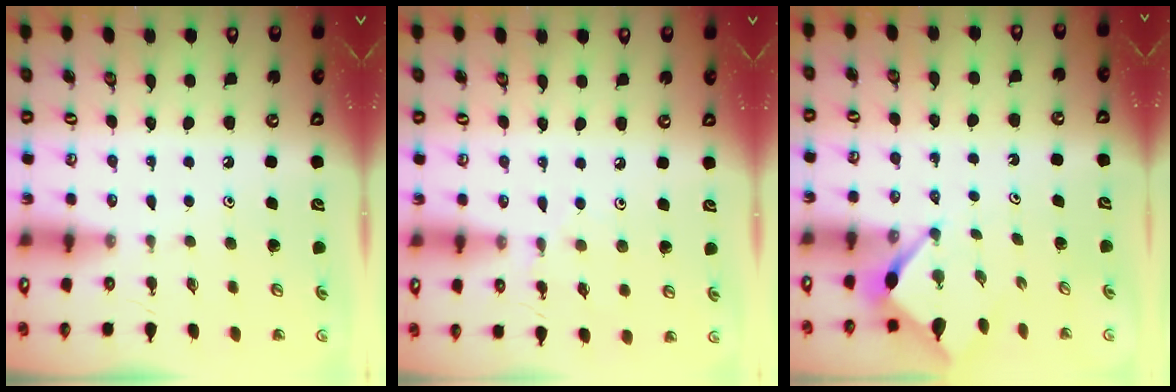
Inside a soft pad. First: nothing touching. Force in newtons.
{"total": 3.2, "press": 3.2, "slide": 0.4}
{"total": 3.6, "press": 3.6, "slide": 0.7}